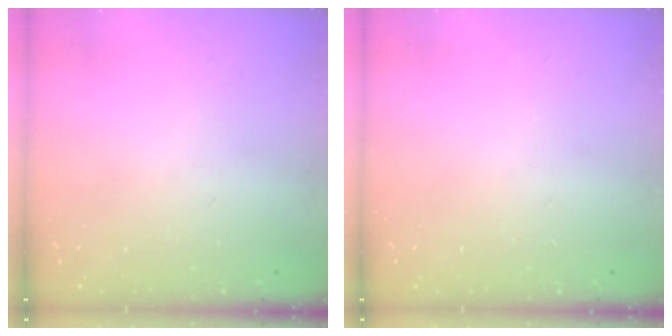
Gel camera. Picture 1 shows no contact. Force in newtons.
{"total": 0.0}